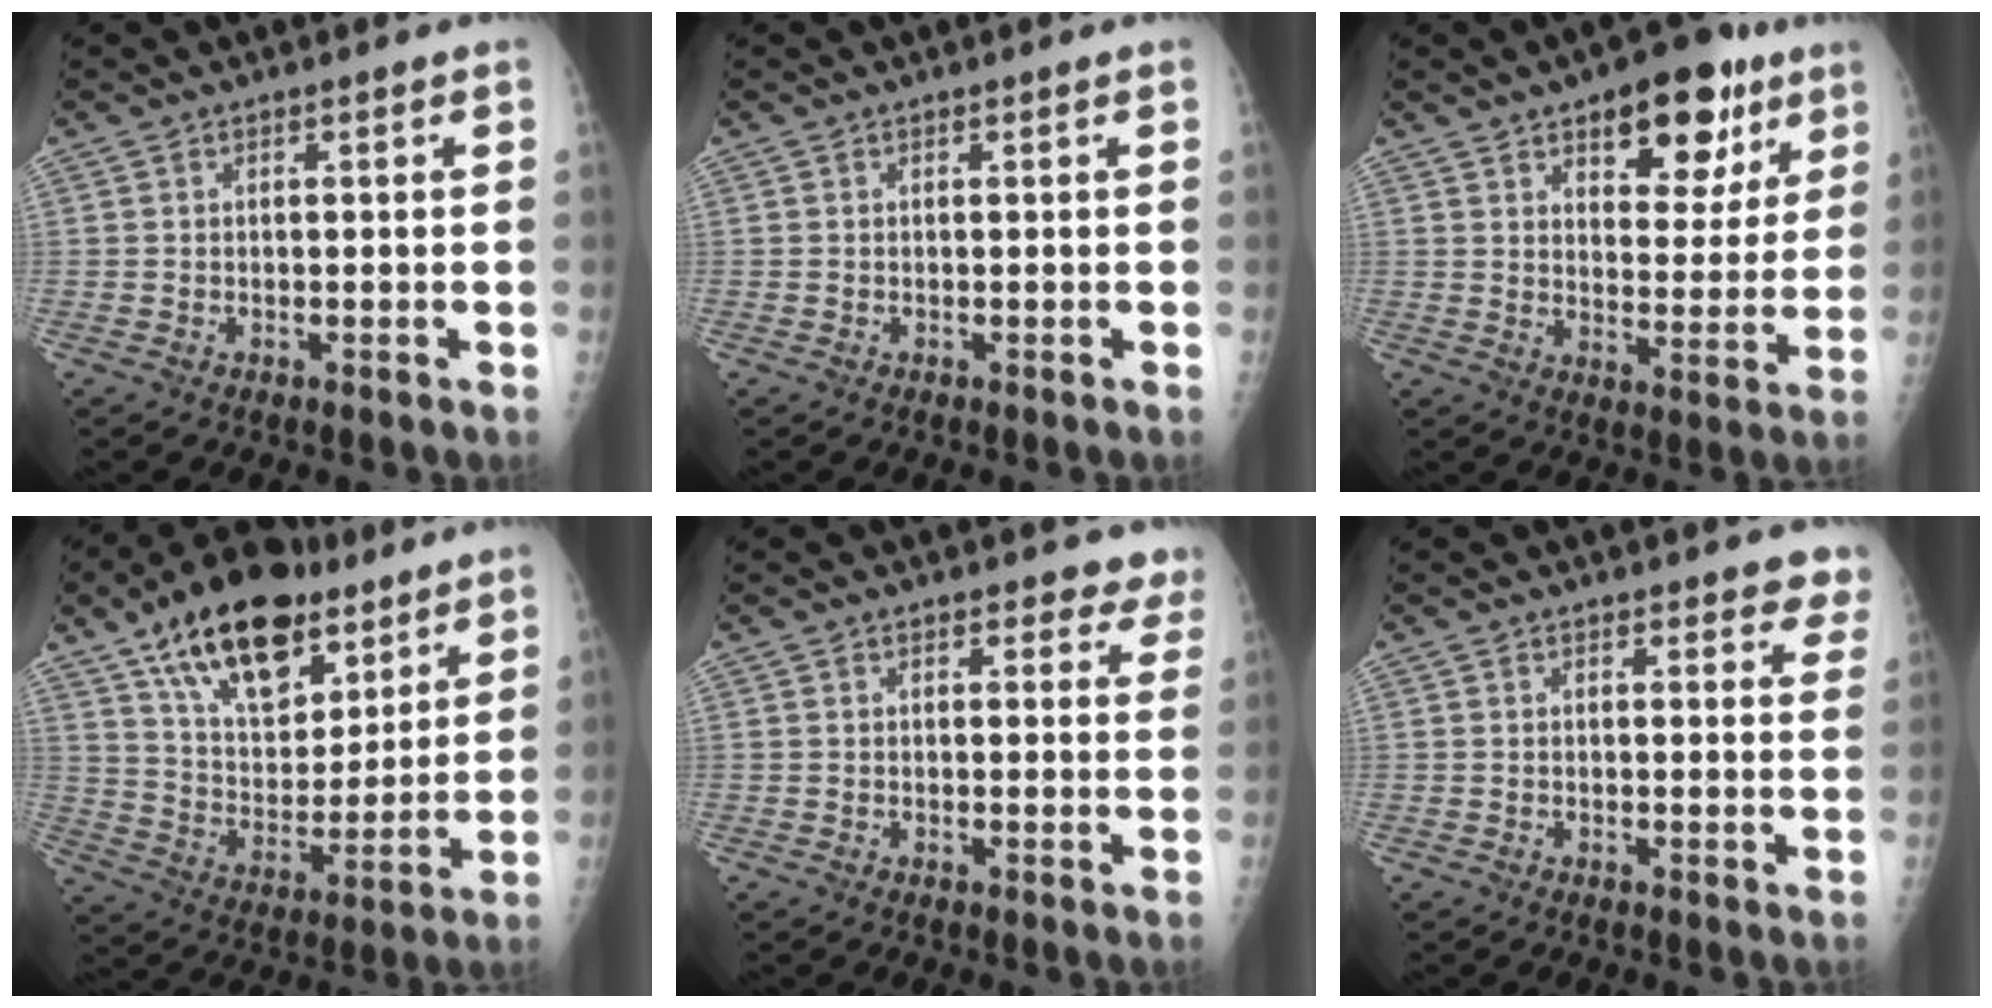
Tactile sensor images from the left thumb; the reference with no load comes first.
{"total": 0.0}
{"total": 15.0, "force": [8.4, 7.4, 10.0], "torque": [-0.081, -0.034, 0.119]}
{"total": 22.4, "force": [13.9, 11.7, 13.2], "torque": [-0.184, -0.045, 0.241]}
{"total": 5.1, "force": [4.5, 2.2, 1.0], "torque": [0.031, -0.021, 0.037]}
{"total": 5.2, "force": [4.5, 1.9, 1.7], "torque": [0.020, -0.019, 0.038]}